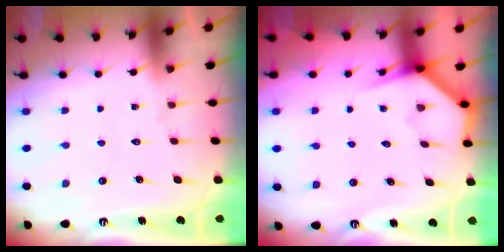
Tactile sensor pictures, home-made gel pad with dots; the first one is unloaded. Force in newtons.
{"total": 3.9, "press": 3.9, "slide": 0.2}